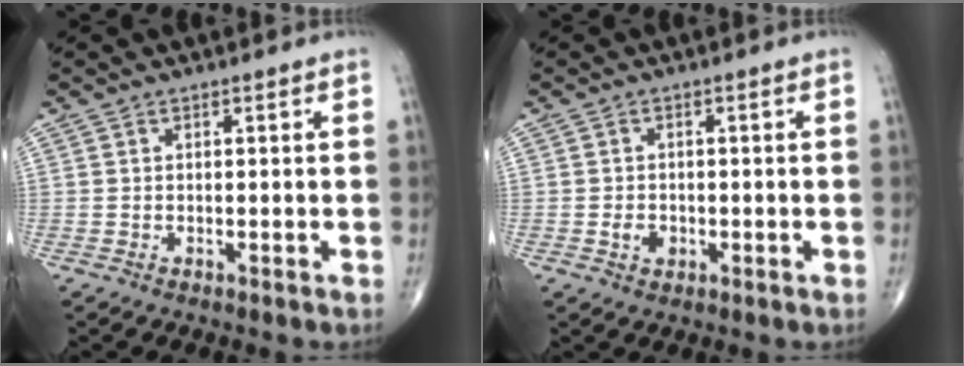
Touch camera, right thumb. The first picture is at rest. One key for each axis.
{"total": 2.5, "fx": -0.6, "fy": 1.9, "fz": 1.5, "tx": -0.017, "ty": 0.003, "tz": -0.008}